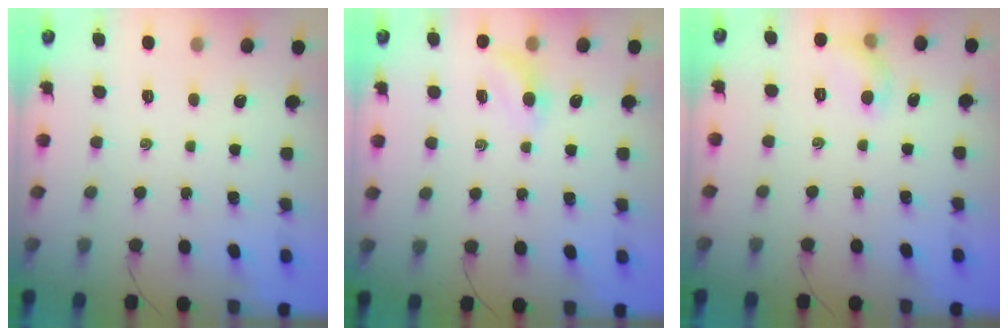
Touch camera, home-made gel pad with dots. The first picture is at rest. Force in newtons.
{"total": 5.1, "press": 4.9, "slide": 1.3}
{"total": 6.2, "press": 6.1, "slide": 1.3}